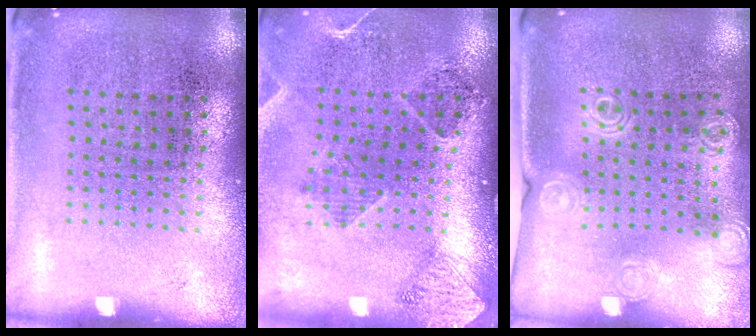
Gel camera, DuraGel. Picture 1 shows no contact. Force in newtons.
{"total": 1.5, "press": 1.4, "slide": 0.5}
{"total": 1.4, "press": 1.4, "slide": 0.4}